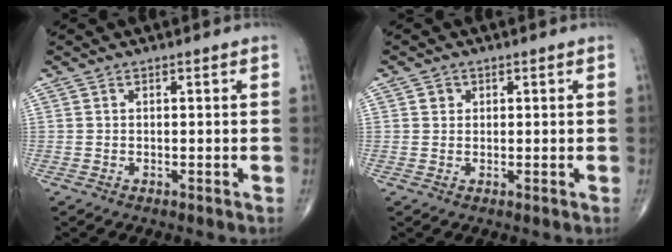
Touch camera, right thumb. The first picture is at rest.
{"total": 1.4, "force": [0.5, 1.3, 0.4], "torque": [0.003, 0.000, 0.004]}